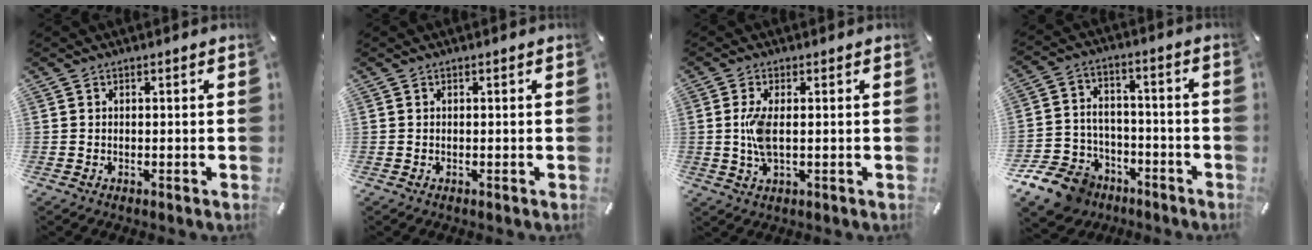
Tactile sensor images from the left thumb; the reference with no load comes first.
{"total": 0.0}
{"total": 5.9, "force": [0.2, 2.0, 5.6], "torque": [-0.132, -0.008, -0.003]}
{"total": 12.6, "force": [-8.6, 8.4, 3.9], "torque": [-0.081, 0.060, -0.155]}